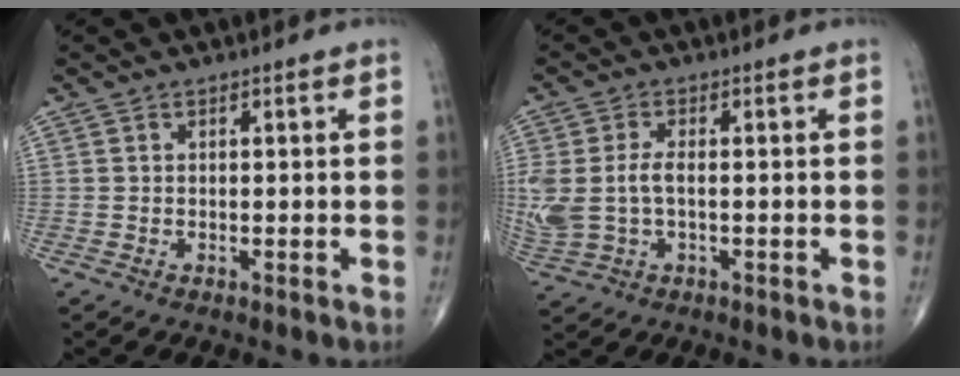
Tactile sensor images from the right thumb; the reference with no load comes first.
{"total": 7.6, "force": [-0.2, 4.2, 6.4], "torque": [-0.161, 0.009, 0.001]}